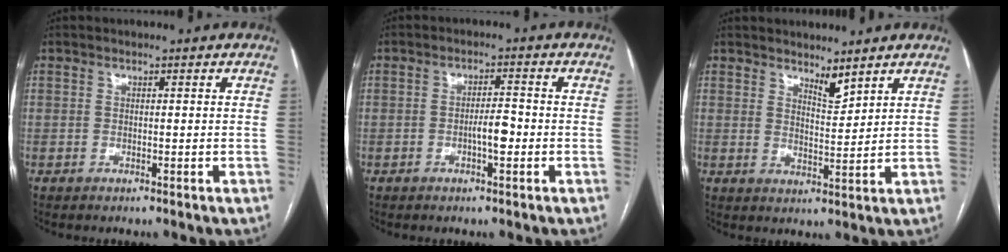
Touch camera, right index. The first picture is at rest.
{"total": 3.4, "force": [-1.0, 0.8, 3.2], "torque": [-0.051, 0.004, -0.017]}
{"total": 3.3, "force": [2.9, 0.5, 1.4], "torque": [-0.026, -0.015, 0.055]}